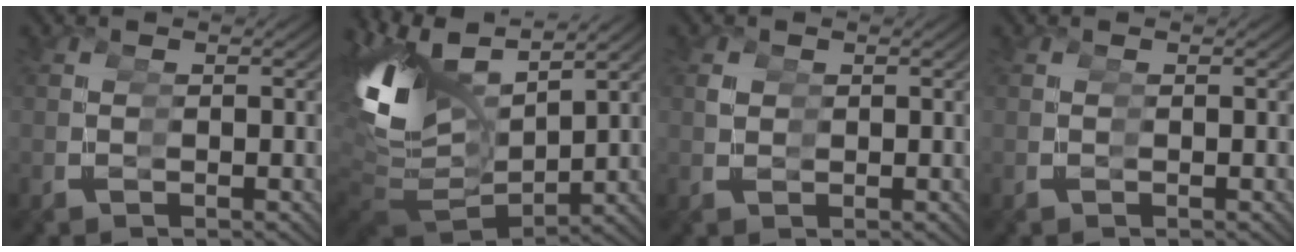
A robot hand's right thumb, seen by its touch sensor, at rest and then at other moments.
{"total": 12.1, "force": [2.8, 7.2, 9.4], "torque": [-0.202, -0.010, 0.055]}
{"total": 1.1, "force": [0.5, 0.9, -0.2], "torque": [0.009, -0.006, 0.013]}
{"total": 0.0}